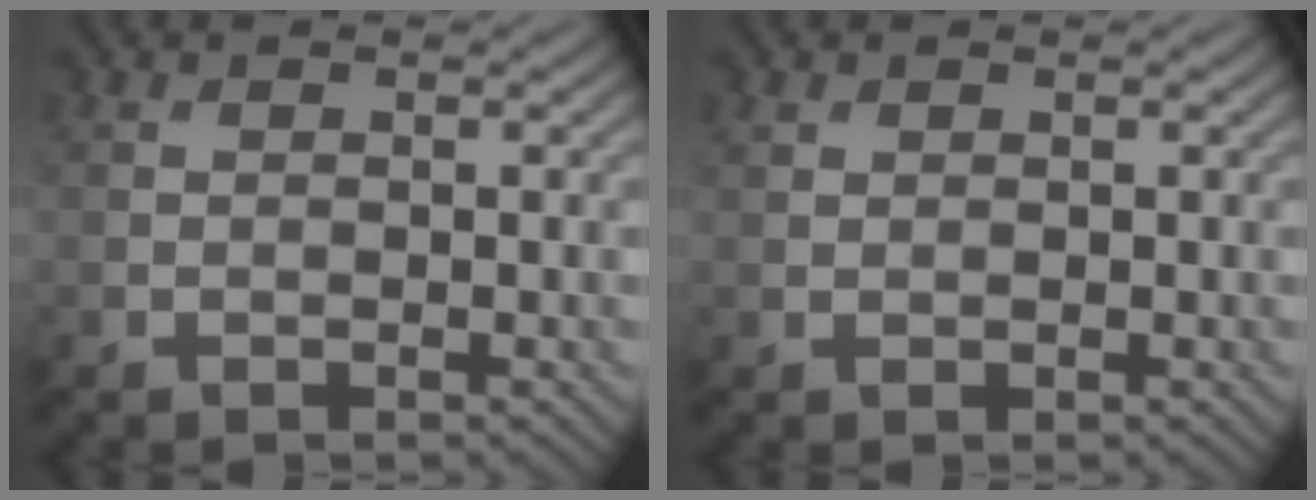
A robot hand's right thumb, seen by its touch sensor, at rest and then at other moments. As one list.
[{"total": 0.6, "force": [0.5, 0.4, 0.2], "torque": [-0.004, -0.002, 0.013]}]